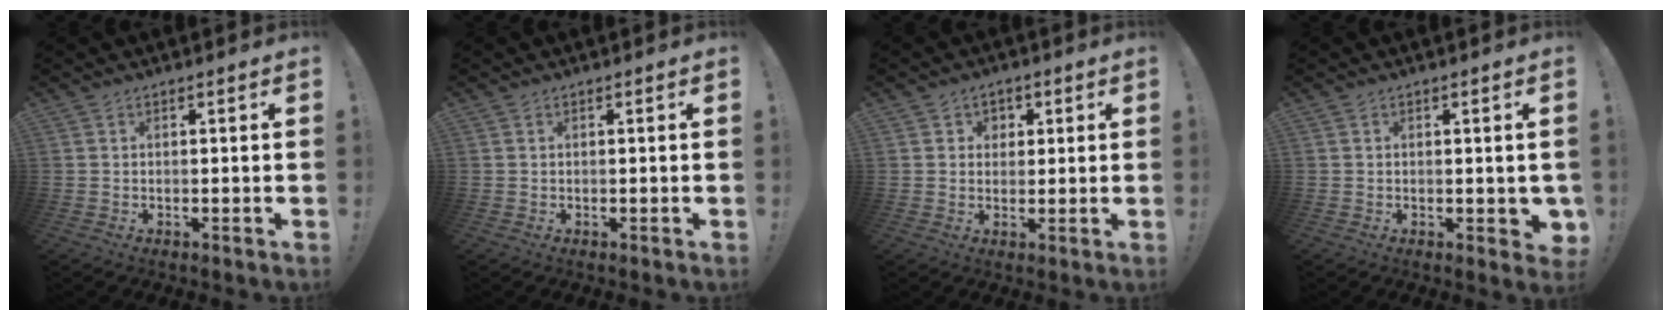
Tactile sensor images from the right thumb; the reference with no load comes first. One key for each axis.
{"total": 0.0}
{"total": 3.6, "fx": 1.3, "fy": 3.3, "fz": 0.6, "tx": 0.000, "ty": -0.005, "tz": 0.022}
{"total": 2.4, "fx": 0.1, "fy": 1.5, "fz": 1.8, "tx": -0.012, "ty": 0.000, "tz": 0.004}